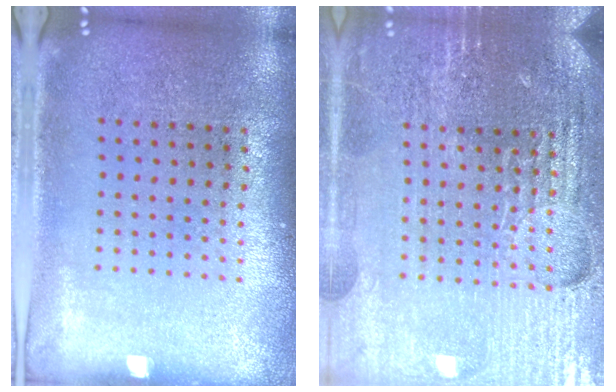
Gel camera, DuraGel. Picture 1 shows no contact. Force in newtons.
{"total": 4.9, "press": 4.6, "slide": 1.8}